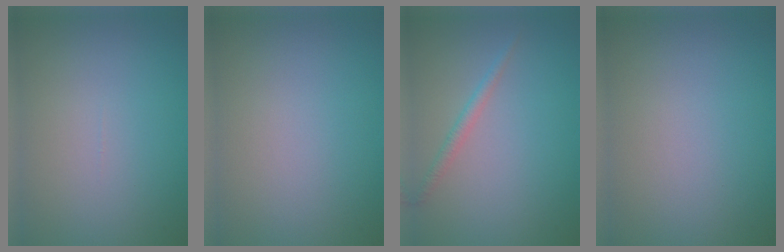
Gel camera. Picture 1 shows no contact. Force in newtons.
{"total": 0.0}
{"total": 1.3, "press": 1.3, "slide": 0.1}
{"total": 0.0}